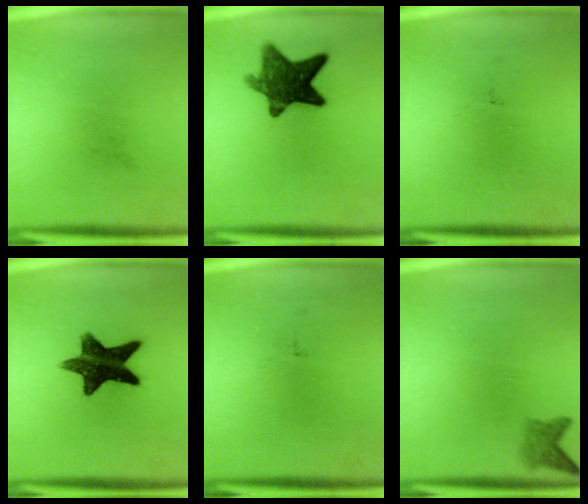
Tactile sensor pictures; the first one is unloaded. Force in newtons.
{"total": 11.5}
{"total": 0.0}
{"total": 13.7}
{"total": 0.0}
{"total": 2.1}